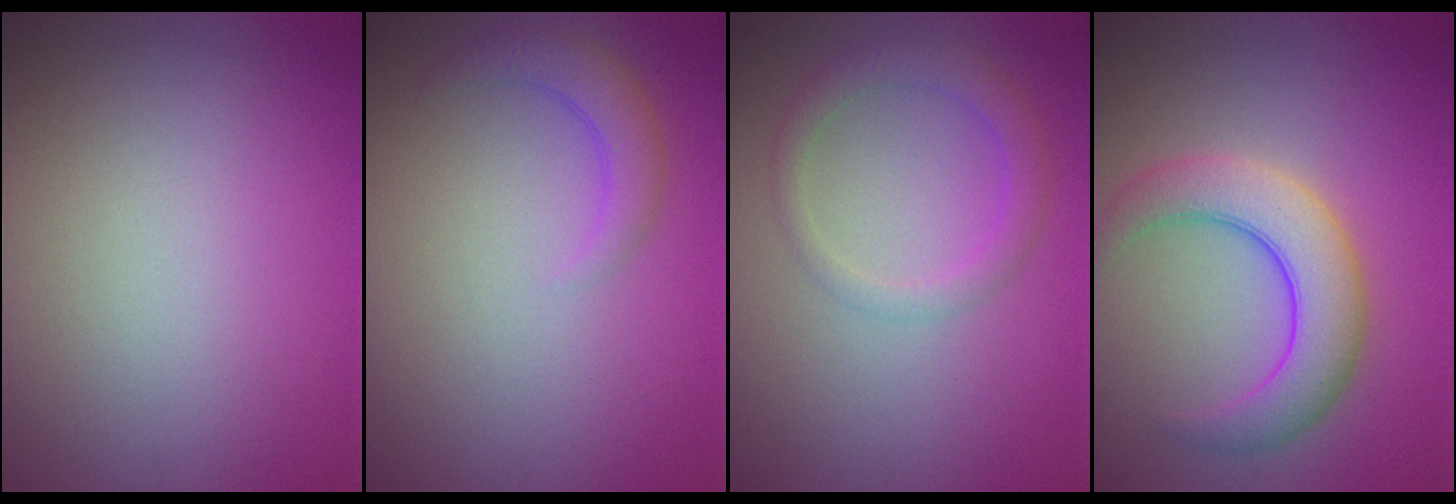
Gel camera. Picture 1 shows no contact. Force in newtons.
{"total": 2.6, "press": 2.5, "slide": 0.2}
{"total": 2.7, "press": 2.7, "slide": 0.1}
{"total": 5.8, "press": 5.8, "slide": 0.1}